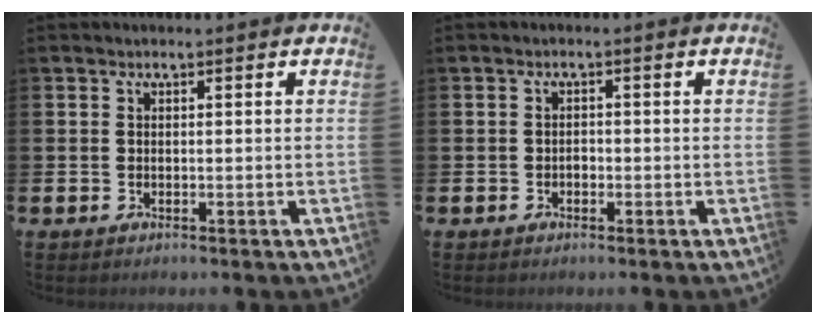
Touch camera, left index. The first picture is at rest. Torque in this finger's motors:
{"motor_torque": [0.02, 0.01, -0.02, 0.00]}